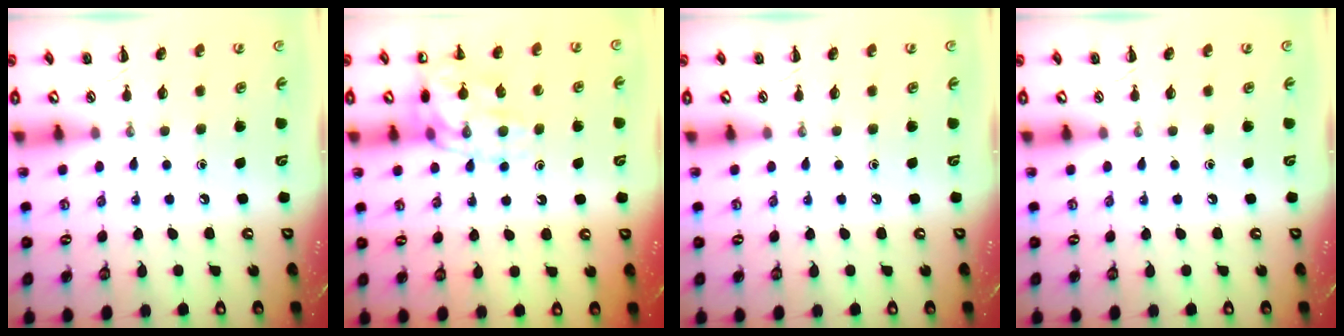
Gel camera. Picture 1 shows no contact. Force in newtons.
{"total": 13.4, "press": 13.3, "slide": 2.1}
{"total": 0.0}
{"total": 0.0}